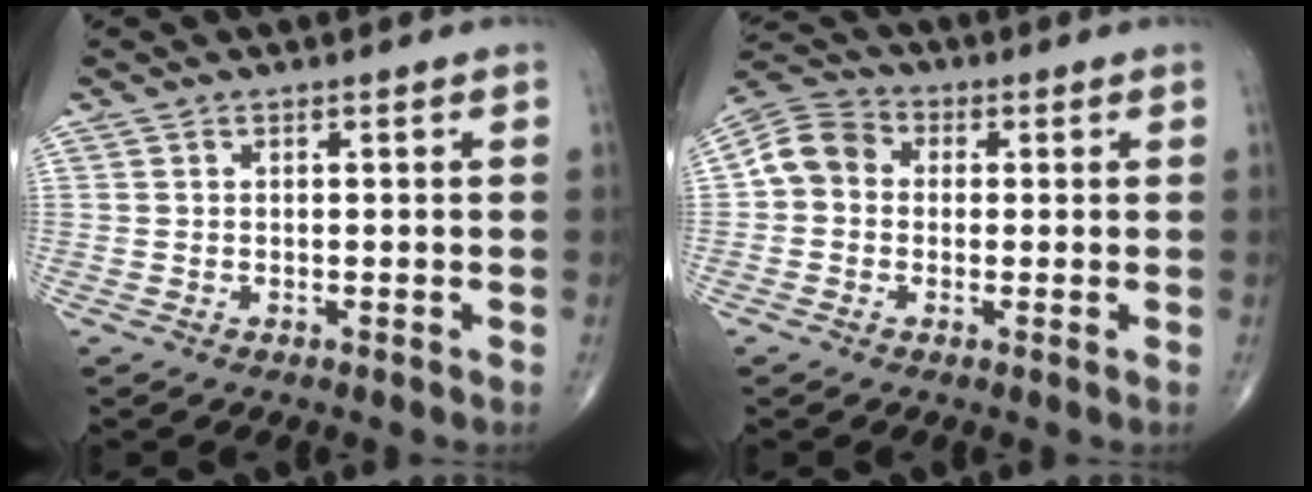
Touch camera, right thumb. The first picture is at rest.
{"total": 7.8, "force": [0.1, 6.7, 3.9], "torque": [-0.061, 0.026, -0.013]}